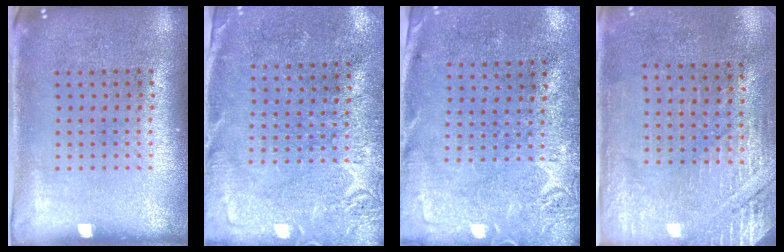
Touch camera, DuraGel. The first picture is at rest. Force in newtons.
{"total": 2.8, "press": 2.6, "slide": 0.9}
{"total": 2.7, "press": 2.2, "slide": 1.7}
{"total": 2.7, "press": 2.5, "slide": 1.1}